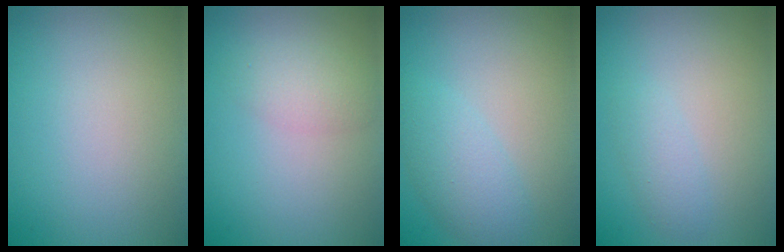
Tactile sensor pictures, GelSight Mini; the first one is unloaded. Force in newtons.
{"total": 2.1, "press": 2.1, "slide": 0.0}
{"total": 3.1, "press": 3.1, "slide": 0.2}
{"total": 1.5, "press": 1.5, "slide": 0.1}